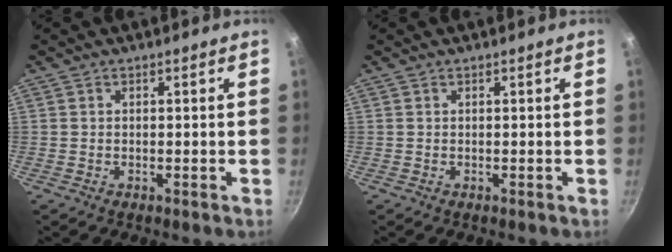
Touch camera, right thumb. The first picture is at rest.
{"total": 0.0}